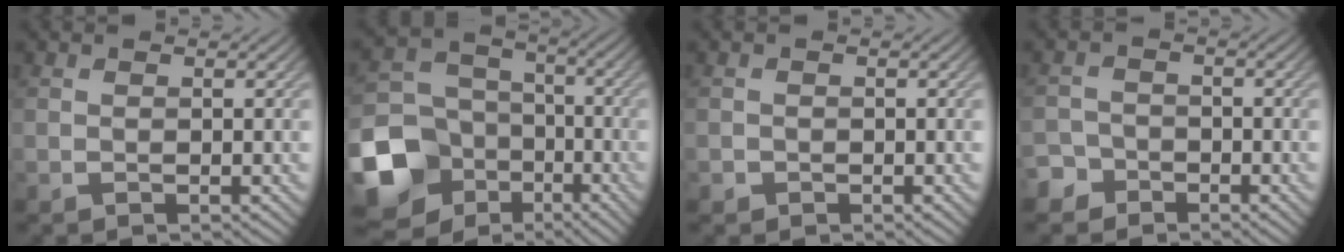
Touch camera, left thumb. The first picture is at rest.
{"total": 16.6, "force": [-7.3, 13.4, 6.5], "torque": [-0.211, -0.046, -0.137]}
{"total": 0.7, "force": [-0.4, 0.6, 0.0], "torque": [0.004, -0.003, -0.009]}
{"total": 3.5, "force": [-2.6, 2.3, 0.1], "torque": [0.010, 0.003, -0.053]}